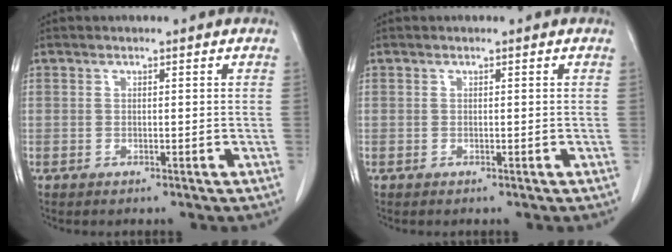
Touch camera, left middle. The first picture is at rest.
{"total": 0.0}